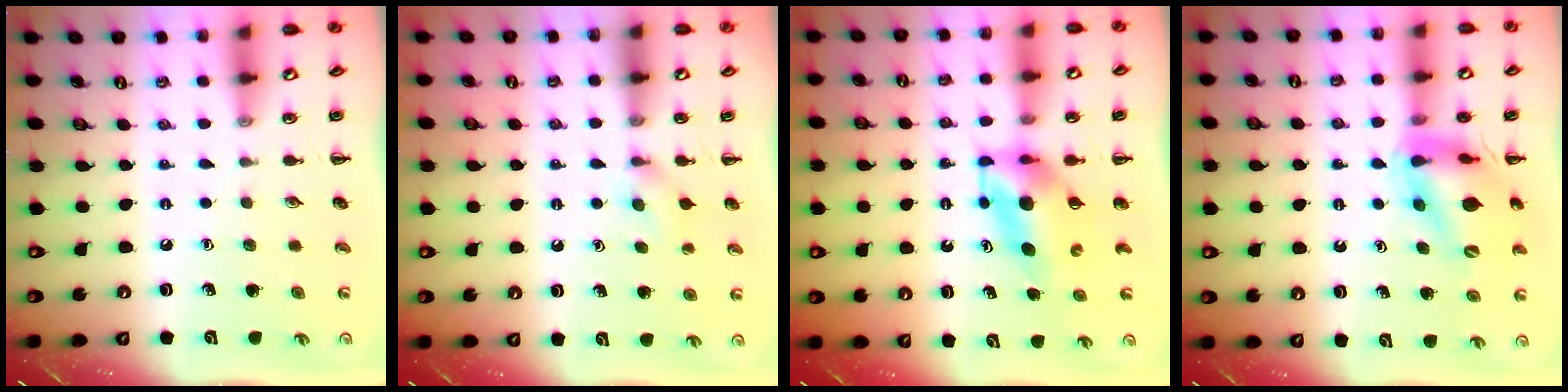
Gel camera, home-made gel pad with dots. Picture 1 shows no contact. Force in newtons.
{"total": 5.3, "press": 5.0, "slide": 1.6}
{"total": 5.4, "press": 5.4, "slide": 0.7}
{"total": 13.8, "press": 13.3, "slide": 3.7}